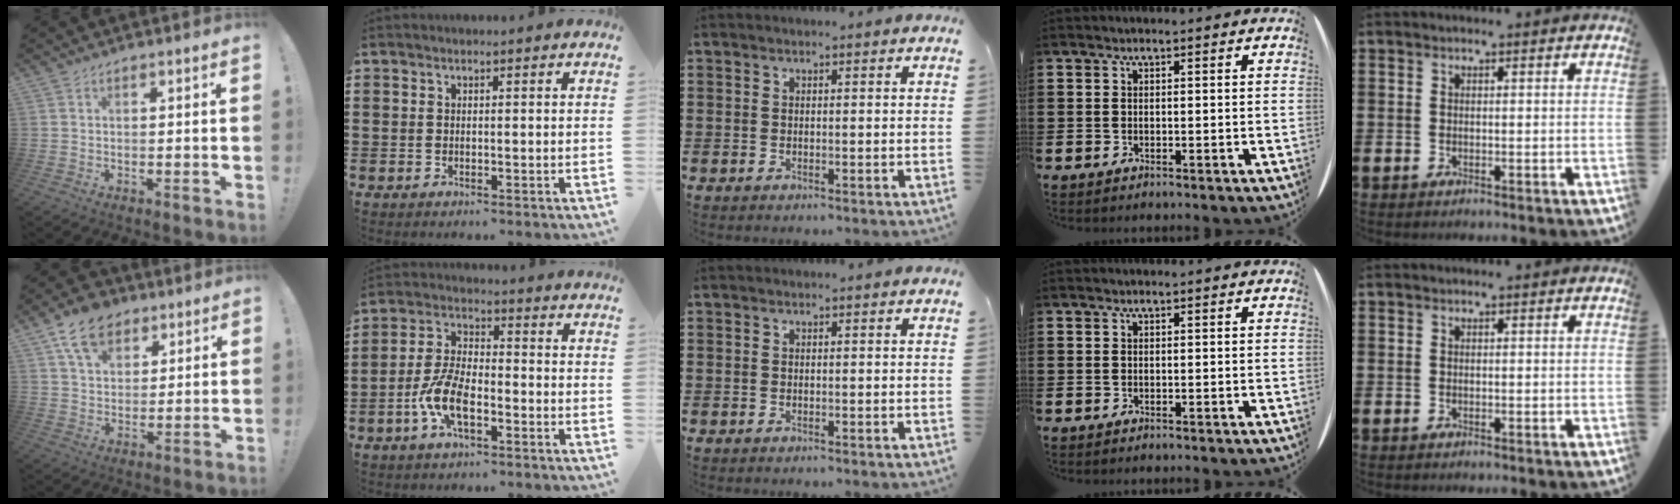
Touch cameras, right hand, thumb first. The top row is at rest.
{"thumb": {"total": 11.5, "force": [6.6, 7.8, 5.3], "torque": [-0.083, -0.024, 0.125]}, "index": {"total": 7.8, "force": [-3.3, 3.1, 6.3], "torque": [-0.153, -0.006, -0.068]}}